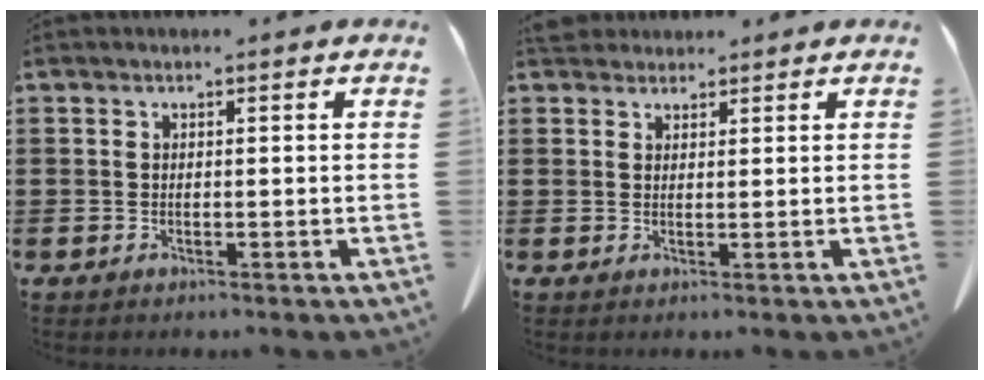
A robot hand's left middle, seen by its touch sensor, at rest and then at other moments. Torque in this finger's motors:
{"motor_torque": [0.13, 0.08, -0.01, -0.03]}